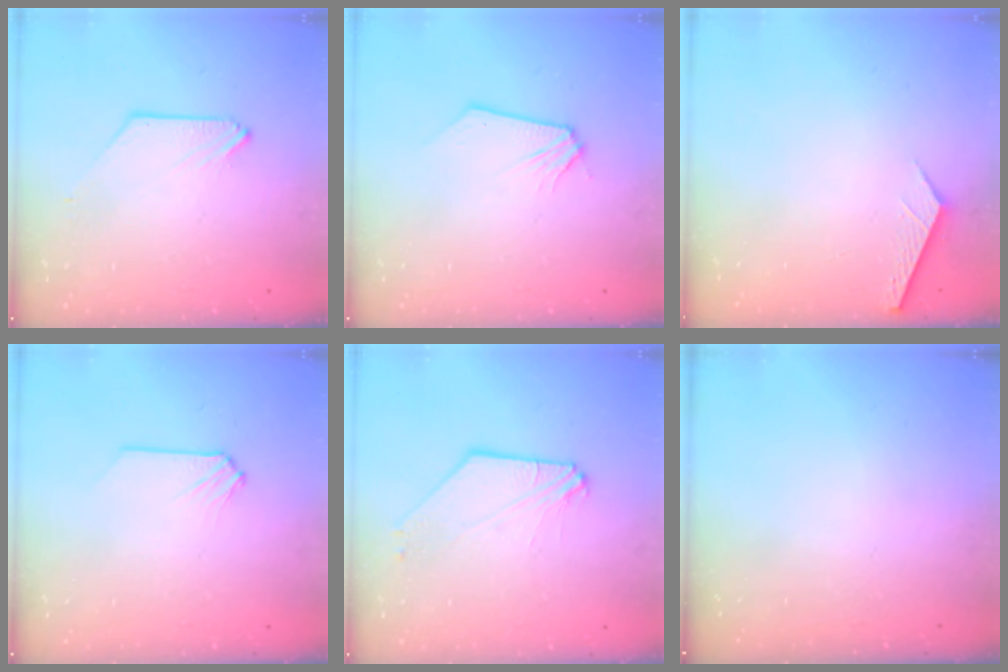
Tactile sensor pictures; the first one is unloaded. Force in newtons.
{"total": 0.0}
{"total": 2.8, "press": 2.8, "slide": 0.3}
{"total": 0.0}
{"total": 4.9, "press": 4.8, "slide": 0.9}
{"total": 0.0}